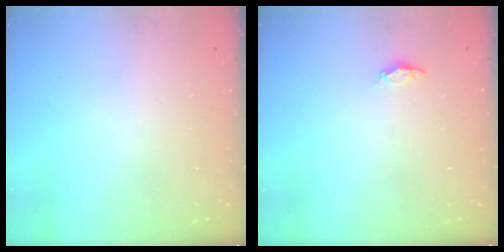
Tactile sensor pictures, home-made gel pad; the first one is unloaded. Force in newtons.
{"total": 3.3, "press": 3.2, "slide": 0.6}